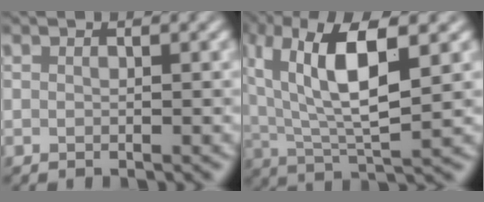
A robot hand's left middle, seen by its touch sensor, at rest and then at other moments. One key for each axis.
{"total": 9.4, "fx": 2.9, "fy": 3.0, "fz": 8.4, "tx": -0.152, "ty": 0.002, "tz": 0.051}